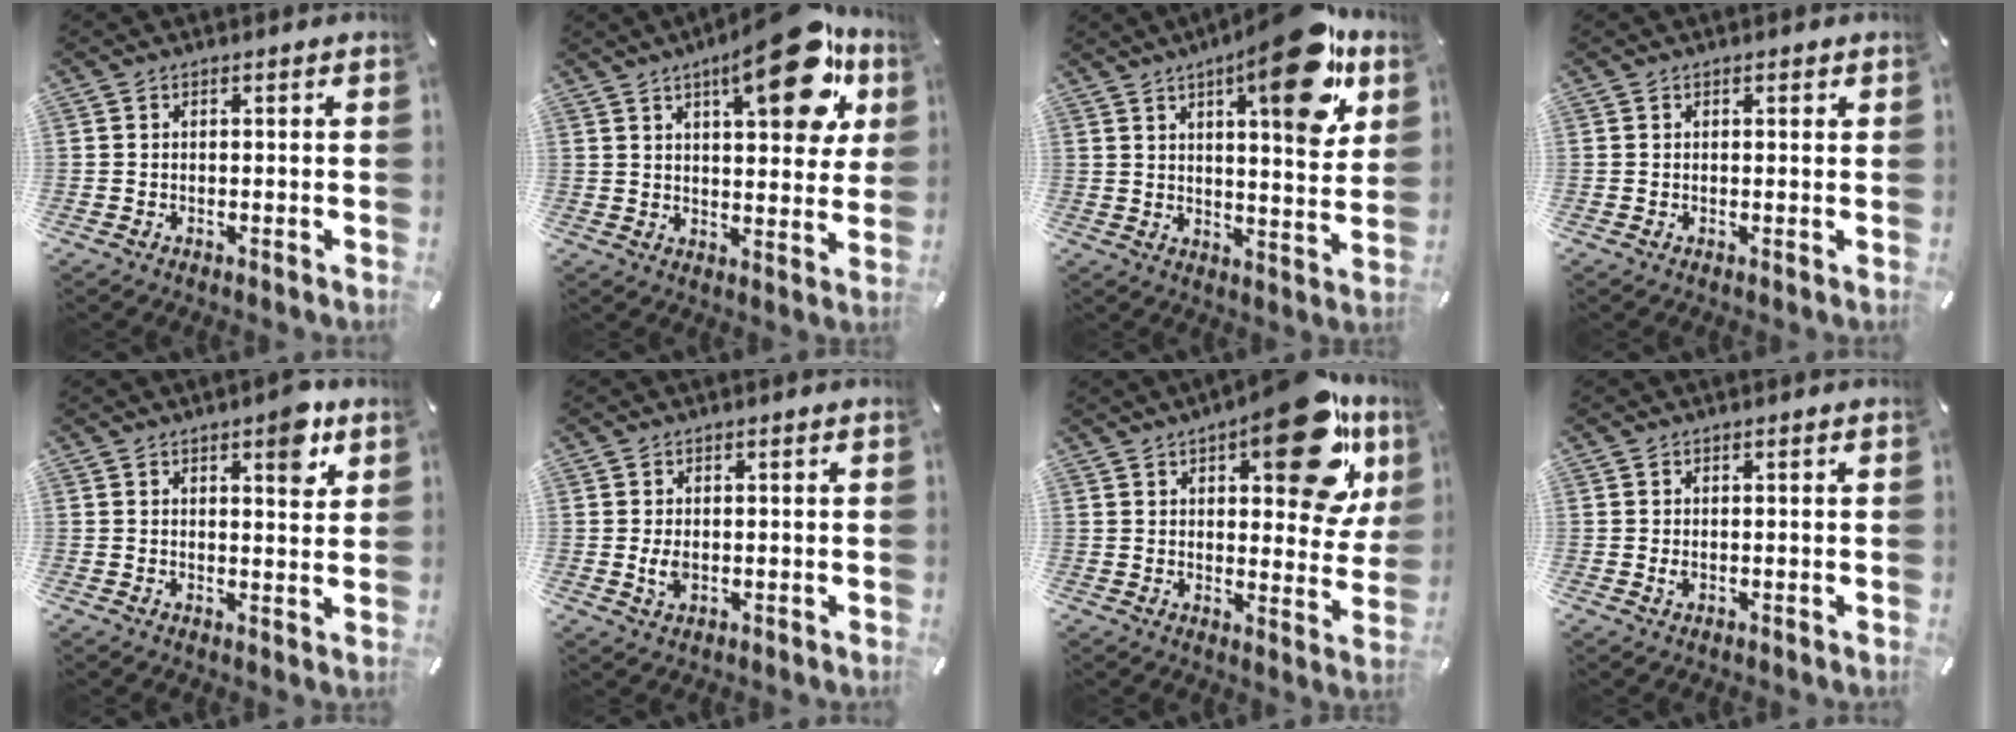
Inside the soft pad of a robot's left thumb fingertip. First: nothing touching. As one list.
[{"total": 20.4, "force": [10.8, 8.0, 15.4], "torque": [-0.204, -0.051, 0.164]}, {"total": 17.9, "force": [9.7, 5.2, 14.1], "torque": [-0.180, -0.053, 0.143]}, {"total": 0.8, "force": [0.3, 0.4, 0.6], "torque": [-0.012, 0.005, 0.004]}, {"total": 6.6, "force": [3.9, 2.7, 4.6], "torque": [-0.044, -0.024, 0.057]}, {"total": 2.8, "force": [0.0, 1.7, 2.1], "torque": [-0.048, -0.007, -0.006]}, {"total": 23.3, "force": [11.6, 9.8, 17.7], "torque": [-0.218, -0.066, 0.179]}, {"total": 1.0, "force": [0.1, 0.6, 0.8], "torque": [-0.017, 0.001, 0.001]}]